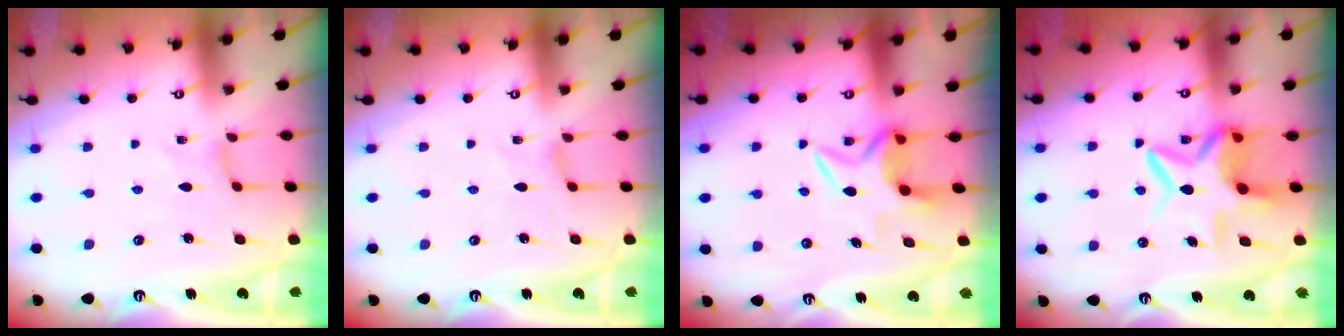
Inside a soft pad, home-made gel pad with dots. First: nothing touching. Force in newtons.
{"total": 0.0}
{"total": 6.7, "press": 6.6, "slide": 1.0}
{"total": 10.9, "press": 10.8, "slide": 1.5}